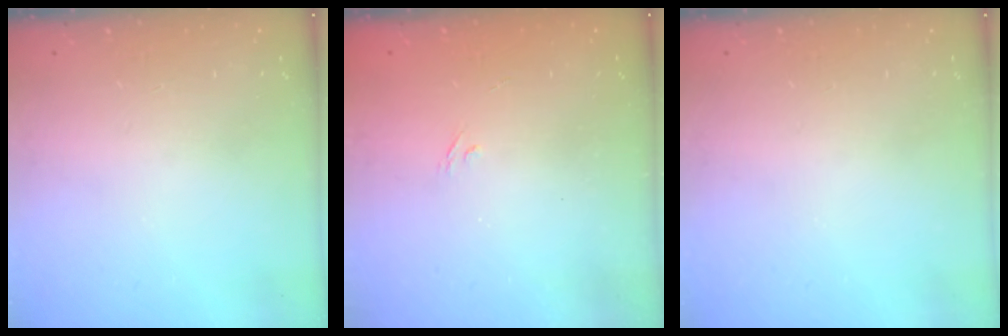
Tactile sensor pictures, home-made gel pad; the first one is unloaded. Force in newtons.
{"total": 2.0, "press": 1.7, "slide": 1.2}
{"total": 0.0}